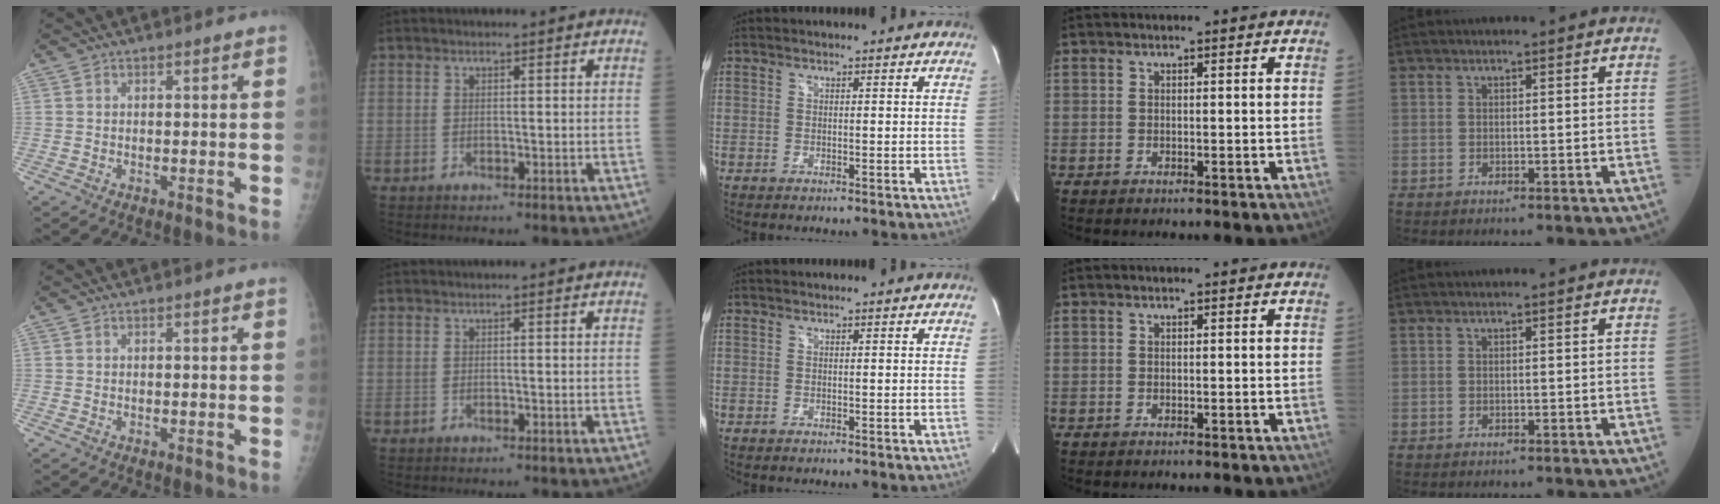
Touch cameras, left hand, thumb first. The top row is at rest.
{}